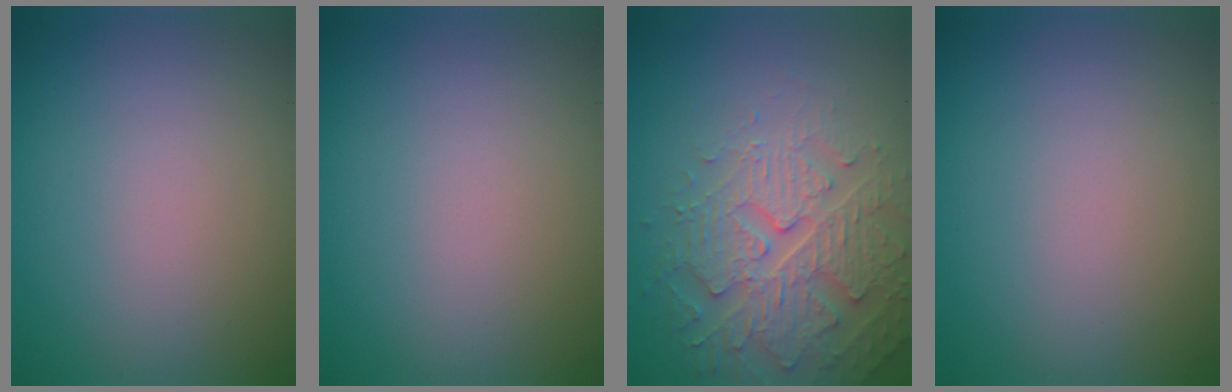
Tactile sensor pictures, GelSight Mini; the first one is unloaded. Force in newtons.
{"total": 0.0}
{"total": 4.6, "press": 4.4, "slide": 1.1}
{"total": 0.0}